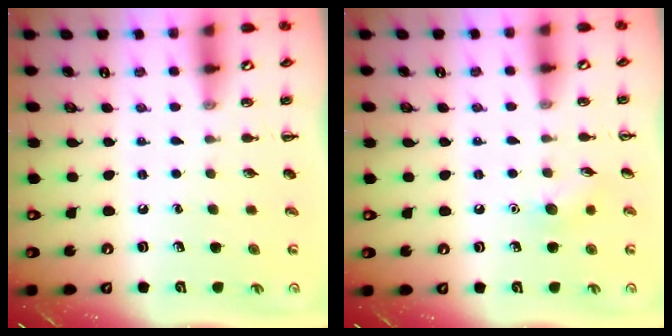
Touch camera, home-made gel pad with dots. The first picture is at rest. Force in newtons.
{"total": 6.4, "press": 6.1, "slide": 1.9}